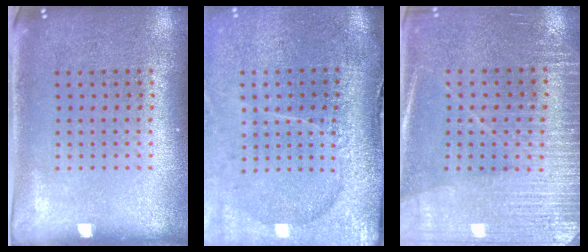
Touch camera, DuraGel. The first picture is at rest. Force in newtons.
{"total": 4.5, "press": 3.6, "slide": 2.7}
{"total": 3.0, "press": 2.9, "slide": 0.7}